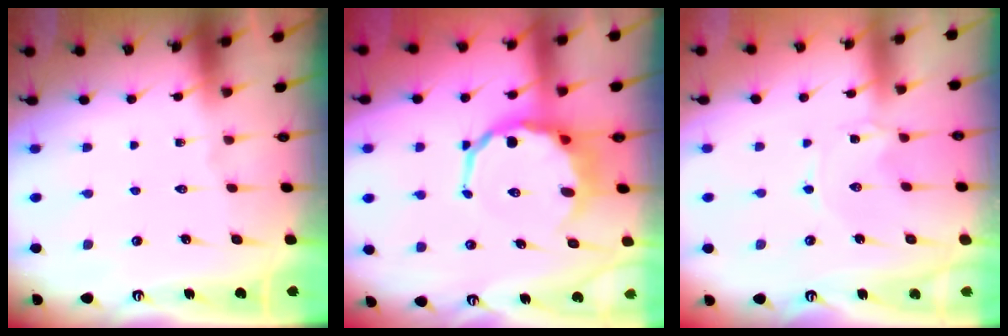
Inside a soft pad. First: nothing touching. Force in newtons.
{"total": 8.6, "press": 8.3, "slide": 2.2}
{"total": 0.7, "press": 0.7, "slide": 0.1}